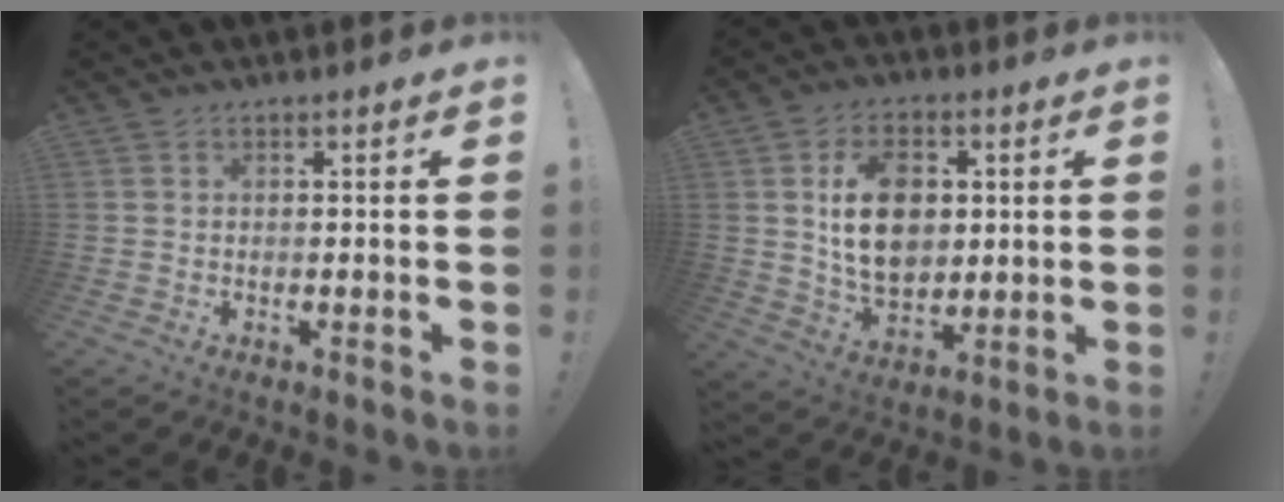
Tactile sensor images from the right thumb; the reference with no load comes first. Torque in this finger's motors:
{"motor_torque": [-0.07, 0.85, 0.06, -0.01, 0.12]}